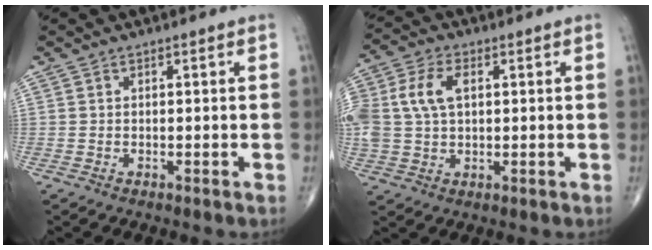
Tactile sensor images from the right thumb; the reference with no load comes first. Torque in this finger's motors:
{"motor_torque": [0.33, 0.31, 0.99, -0.07, 0.12]}